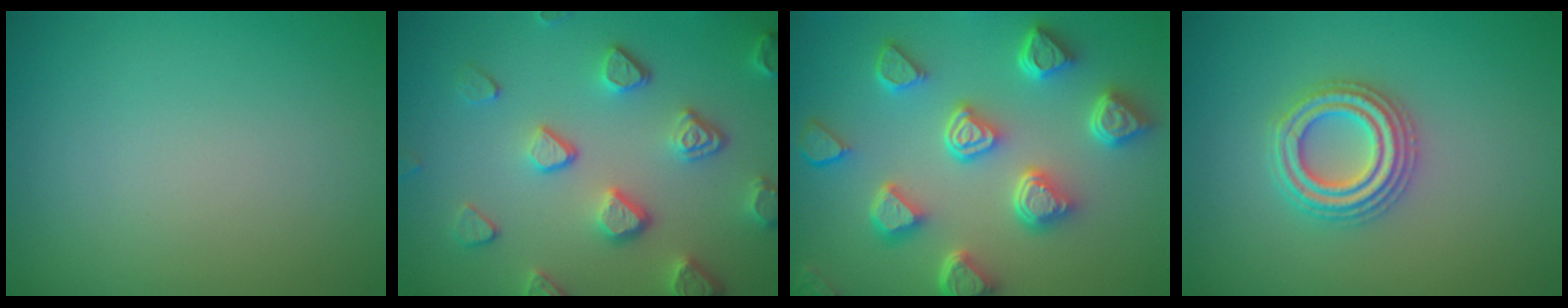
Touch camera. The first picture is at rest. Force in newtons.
{"total": 5.0, "press": 4.0, "slide": 2.9}
{"total": 7.2, "press": 5.8, "slide": 4.2}
{"total": 4.1, "press": 4.0, "slide": 0.8}